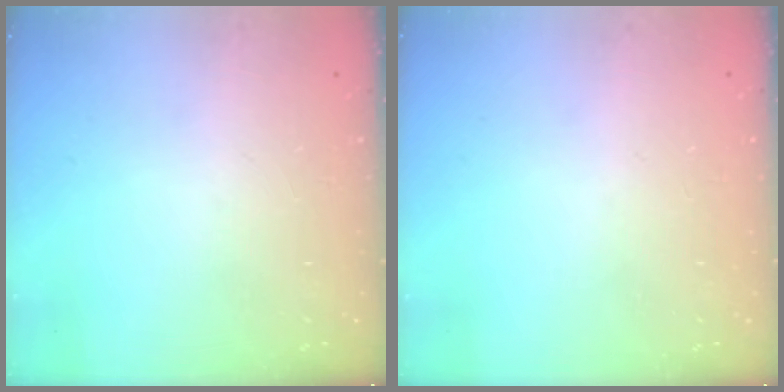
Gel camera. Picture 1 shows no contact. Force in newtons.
{"total": 1.7, "press": 1.6, "slide": 0.8}